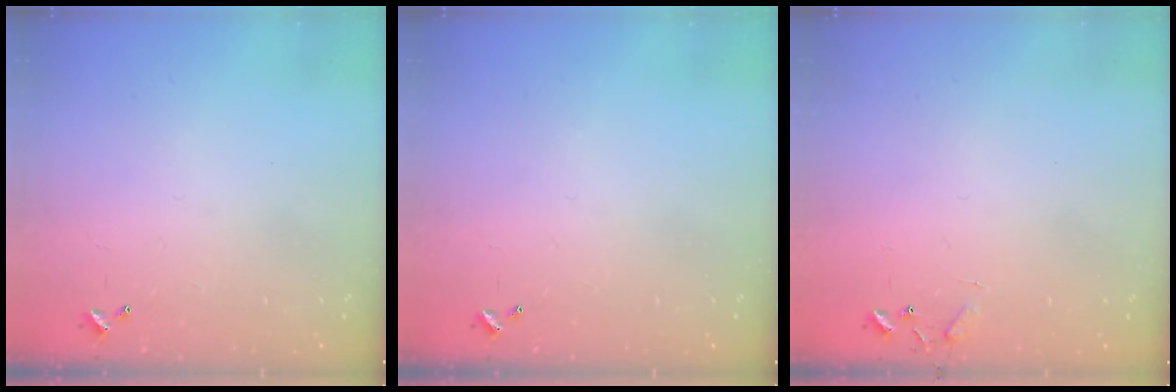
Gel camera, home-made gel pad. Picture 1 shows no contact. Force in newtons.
{"total": 0.0}
{"total": 5.8, "press": 5.8, "slide": 0.5}